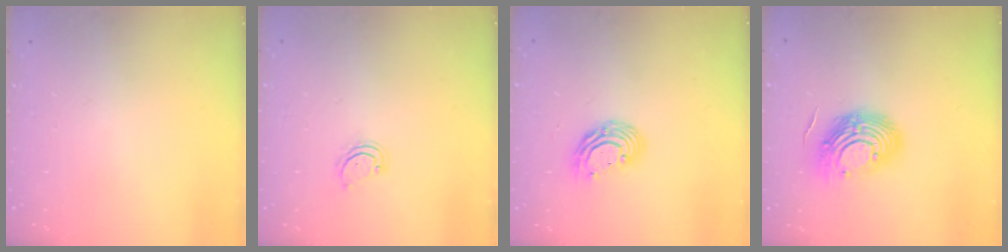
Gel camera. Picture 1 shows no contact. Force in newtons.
{"total": 2.9, "press": 2.9, "slide": 0.3}
{"total": 8.7, "press": 8.6, "slide": 1.2}
{"total": 13.5, "press": 13.5, "slide": 1.3}